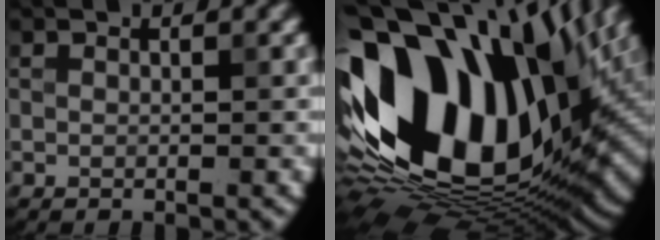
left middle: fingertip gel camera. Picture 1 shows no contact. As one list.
[{"total": 18.7, "force": [1.8, 11.2, 14.8], "torque": [-0.305, -0.009, 0.046]}]